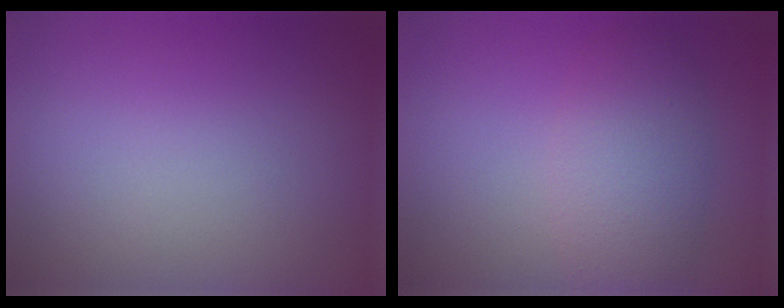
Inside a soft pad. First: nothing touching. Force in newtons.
{"total": 4.5, "press": 4.5, "slide": 0.2}